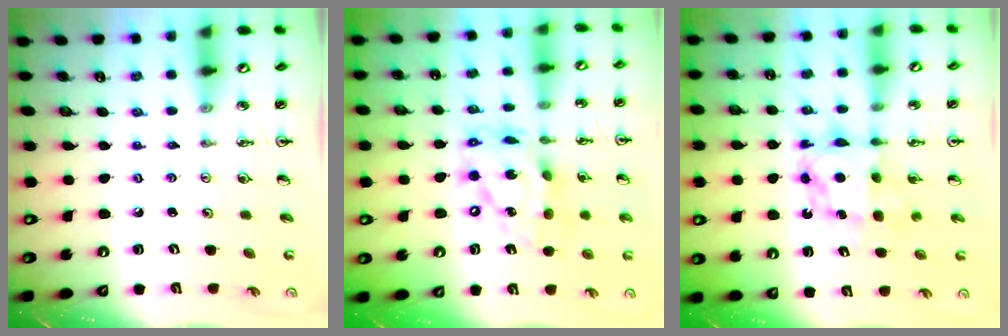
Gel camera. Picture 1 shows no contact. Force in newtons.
{"total": 16.9, "press": 16.9, "slide": 1.4}
{"total": 6.4, "press": 6.4, "slide": 0.5}